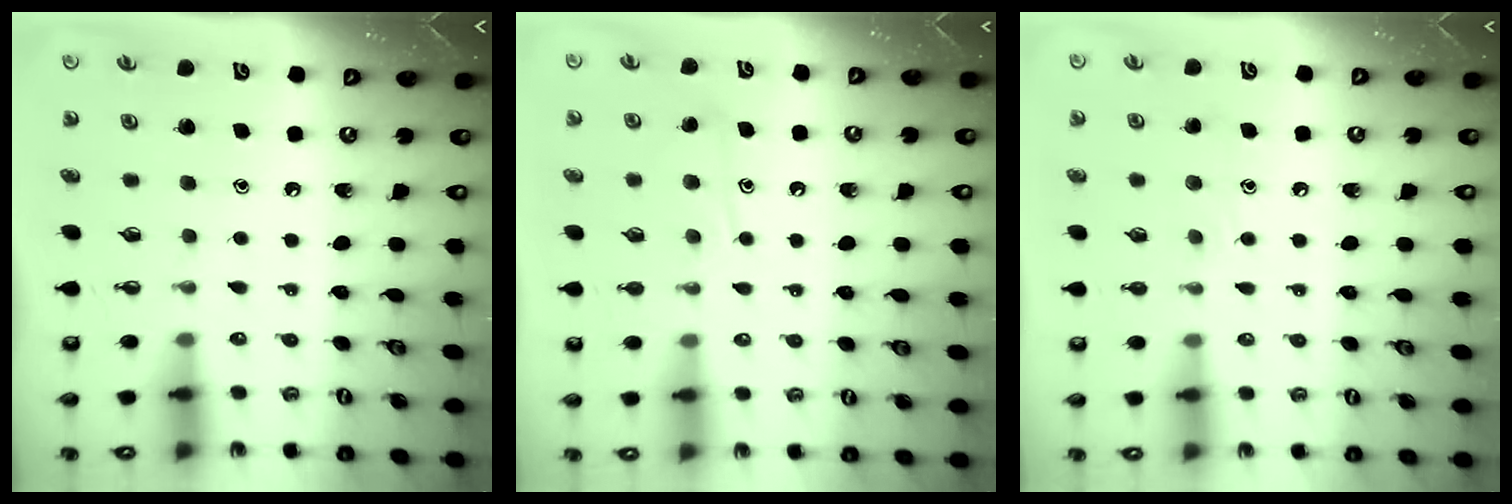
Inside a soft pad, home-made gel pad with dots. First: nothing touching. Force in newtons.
{"total": 10.9, "press": 10.9, "slide": 0.8}
{"total": 7.3, "press": 7.2, "slide": 0.8}